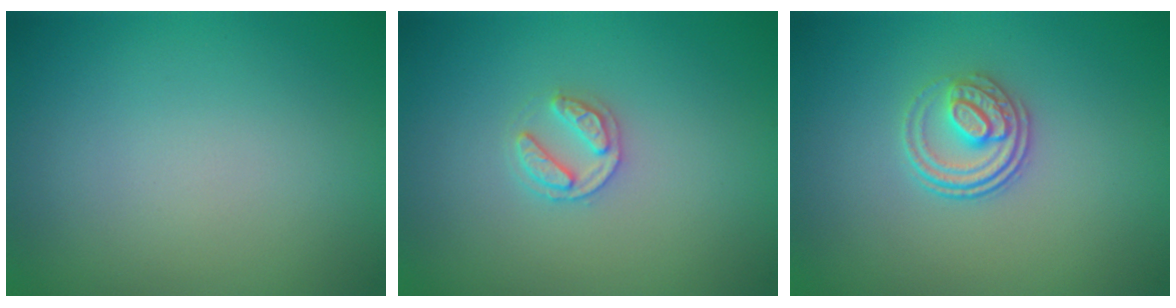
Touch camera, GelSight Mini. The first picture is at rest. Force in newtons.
{"total": 2.0, "press": 2.0, "slide": 0.3}
{"total": 2.5, "press": 2.0, "slide": 1.5}